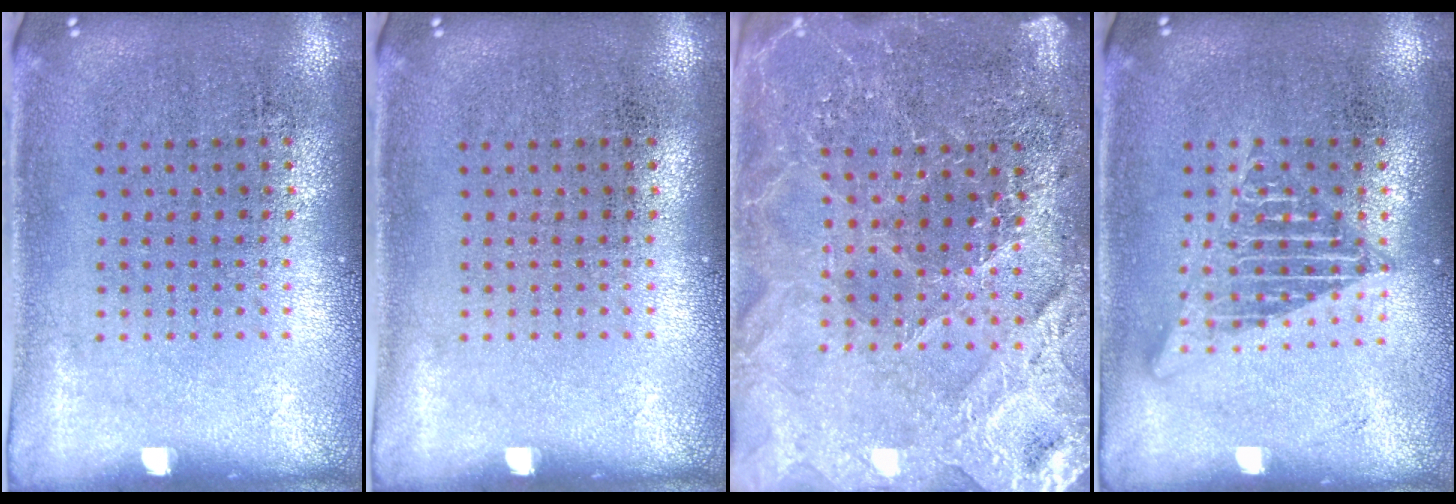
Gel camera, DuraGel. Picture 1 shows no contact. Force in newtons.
{"total": 0.0}
{"total": 4.1, "press": 3.8, "slide": 1.3}
{"total": 2.6, "press": 2.5, "slide": 0.3}